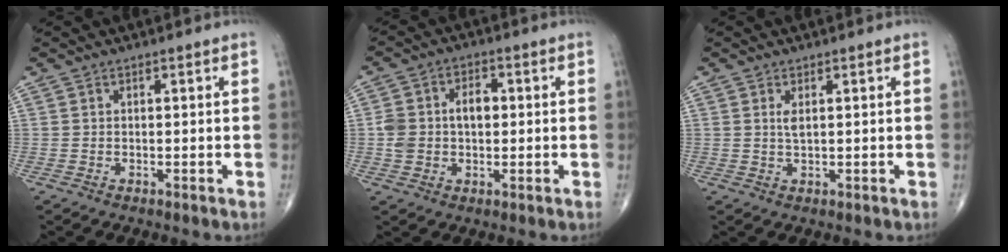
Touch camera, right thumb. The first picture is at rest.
{"total": 7.7, "force": [0.4, 5.4, 5.5], "torque": [-0.092, 0.020, 0.007]}
{"total": 1.7, "force": [0.6, 0.6, 1.5], "torque": [-0.030, -0.004, 0.015]}